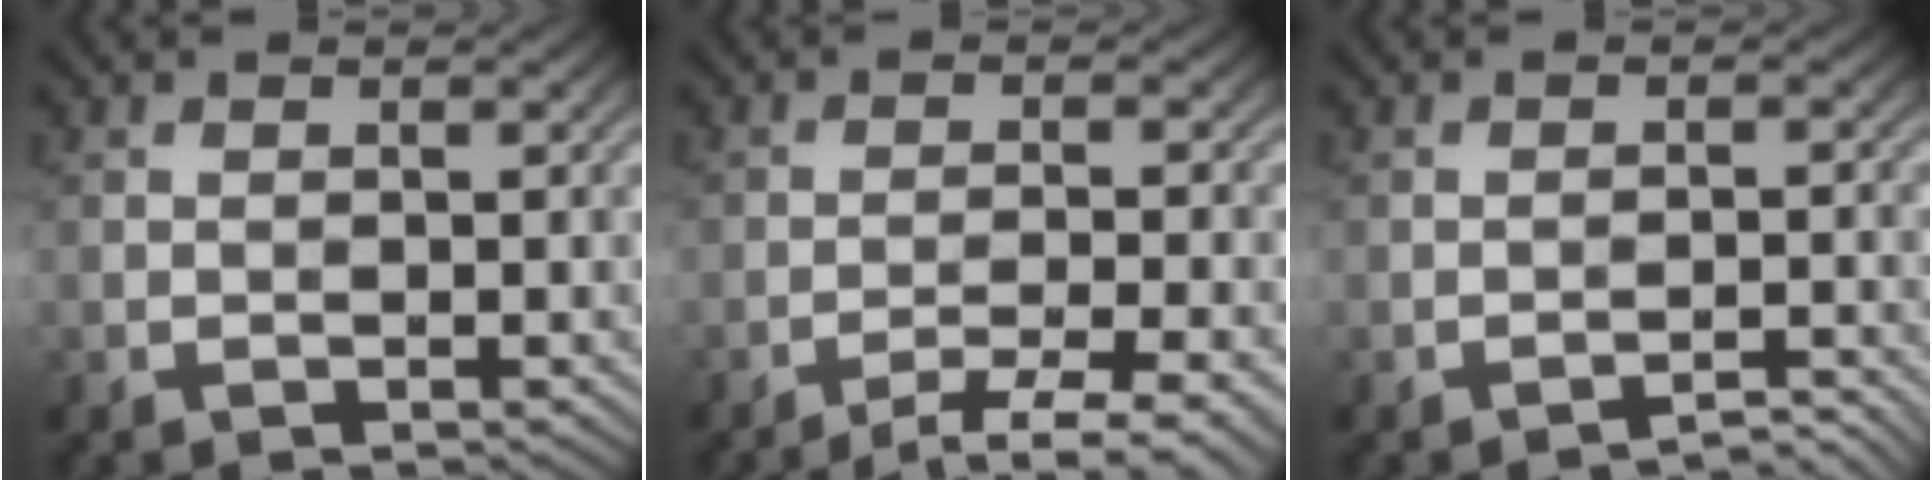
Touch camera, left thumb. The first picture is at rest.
{"total": 4.6, "force": [-3.1, 0.7, 3.3], "torque": [-0.061, 0.006, -0.053]}
{"total": 2.2, "force": [-2.1, 0.1, 0.6], "torque": [0.003, 0.012, -0.034]}